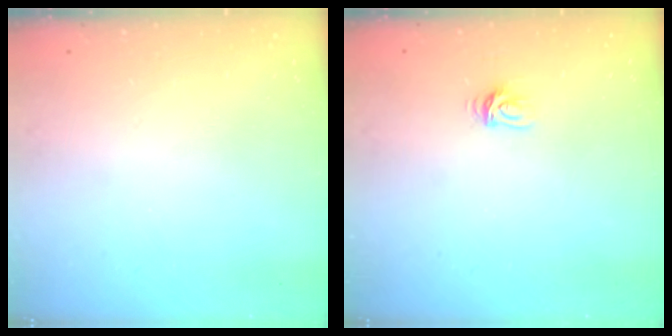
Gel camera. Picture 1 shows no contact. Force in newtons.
{"total": 3.3, "press": 3.3, "slide": 0.3}